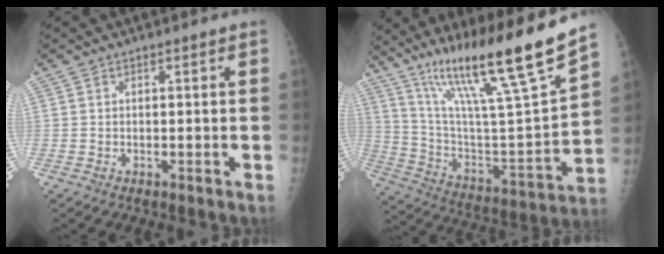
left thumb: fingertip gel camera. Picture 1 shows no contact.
{"total": 26.5, "force": [18.1, 1.6, 19.2], "torque": [-0.300, -0.059, 0.318]}